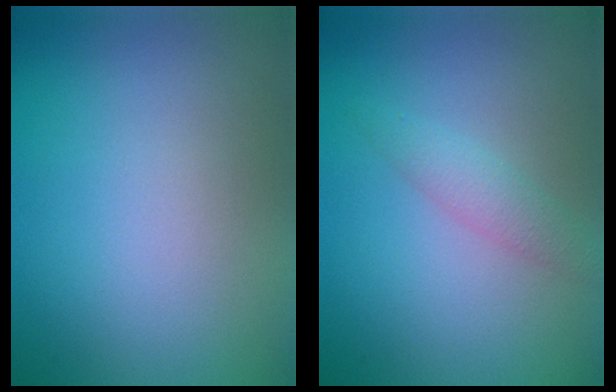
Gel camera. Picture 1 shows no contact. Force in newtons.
{"total": 1.7, "press": 1.7, "slide": 0.1}